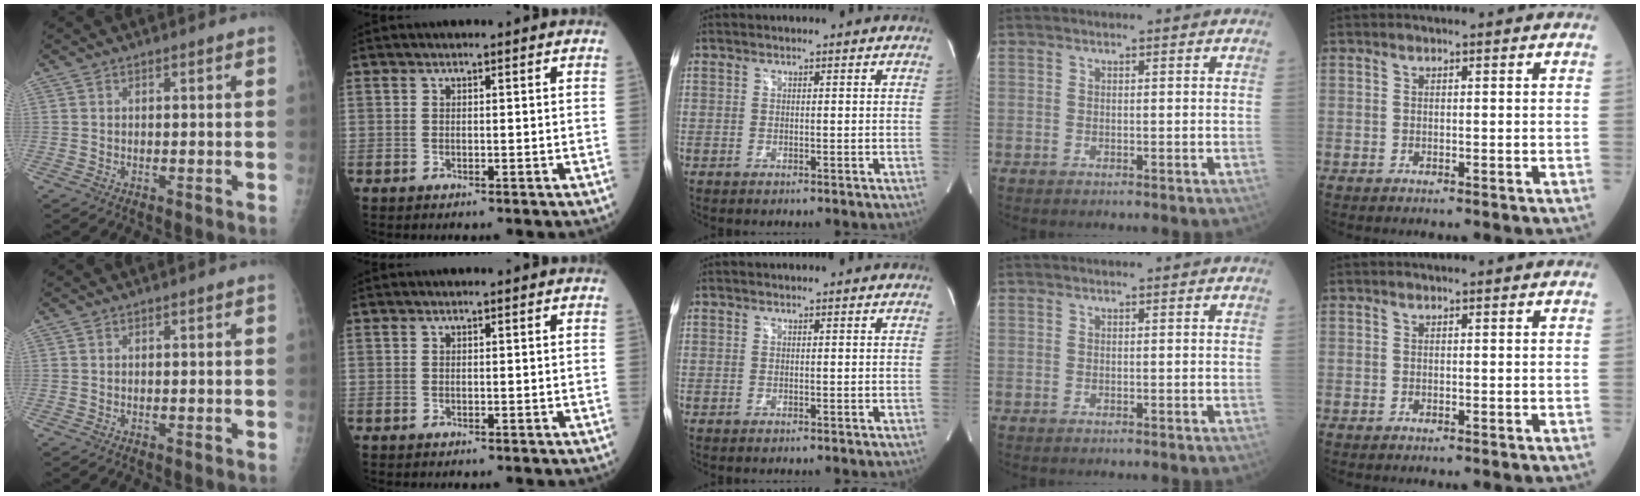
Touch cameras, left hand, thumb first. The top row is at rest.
{}